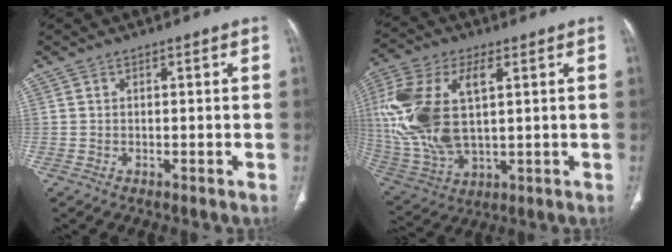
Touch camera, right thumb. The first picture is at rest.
{"total": 20.1, "force": [3.4, 10.4, 16.9], "torque": [-0.383, -0.004, 0.069]}